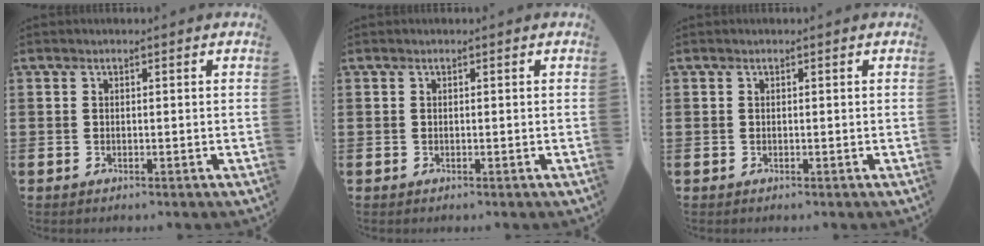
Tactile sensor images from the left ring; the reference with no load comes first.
{"total": 0.0}
{"total": 0.0}